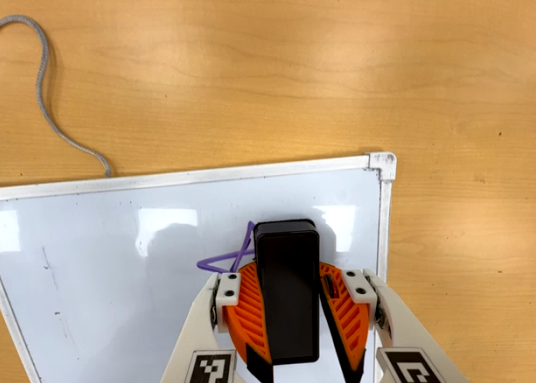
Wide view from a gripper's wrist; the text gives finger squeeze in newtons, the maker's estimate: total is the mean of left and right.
{"total": 14.9, "left": 16.3, "right": 13.5}